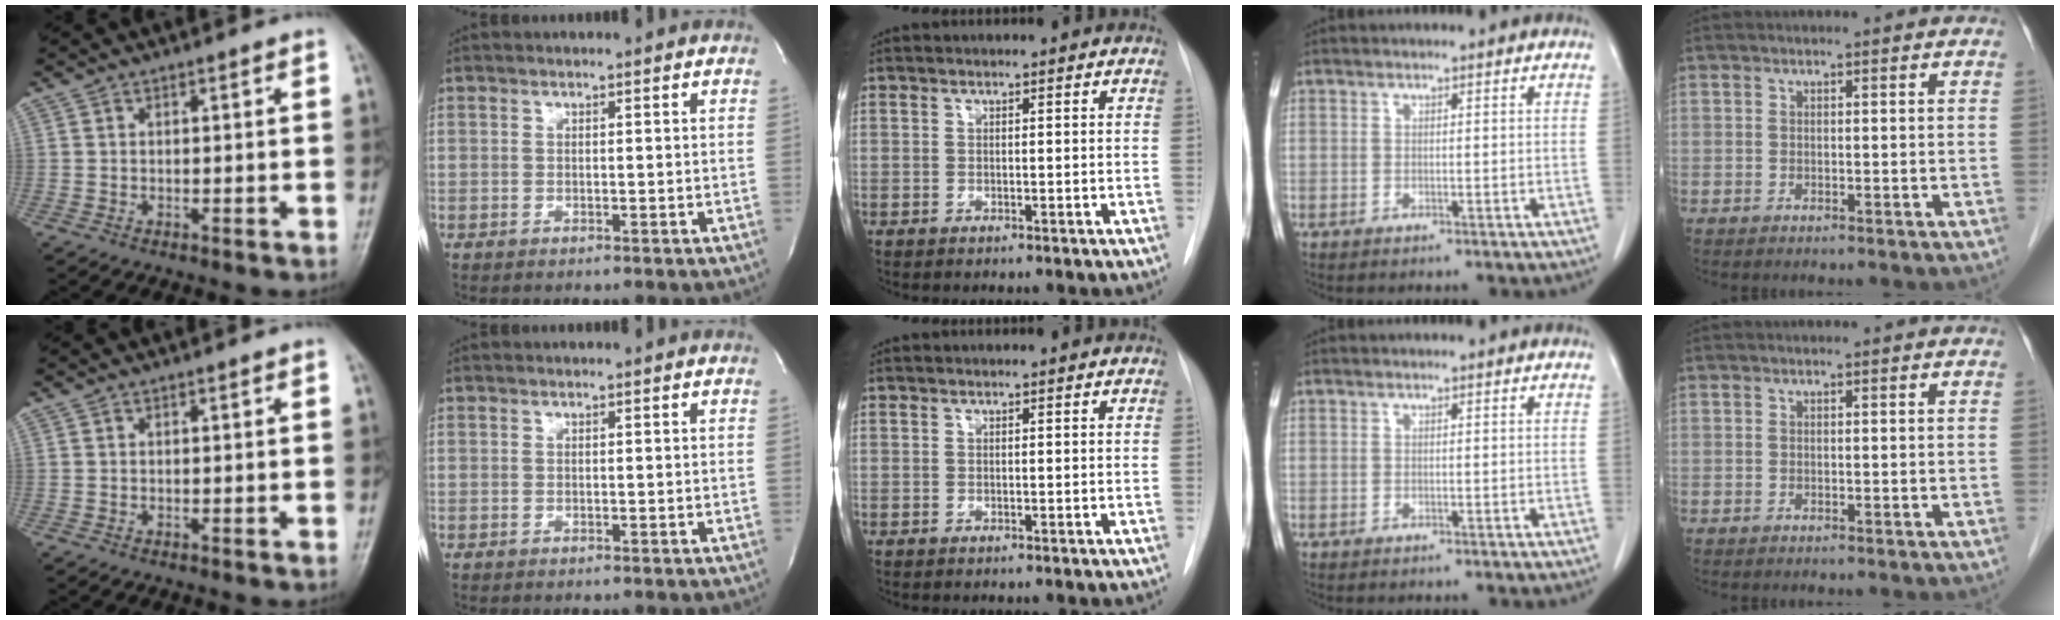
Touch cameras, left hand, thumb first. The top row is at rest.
{}